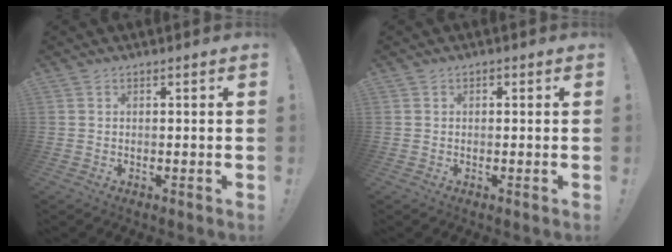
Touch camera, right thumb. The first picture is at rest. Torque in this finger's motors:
{"motor_torque": [-0.02, 0.21, 0.34, -0.23, -0.01]}